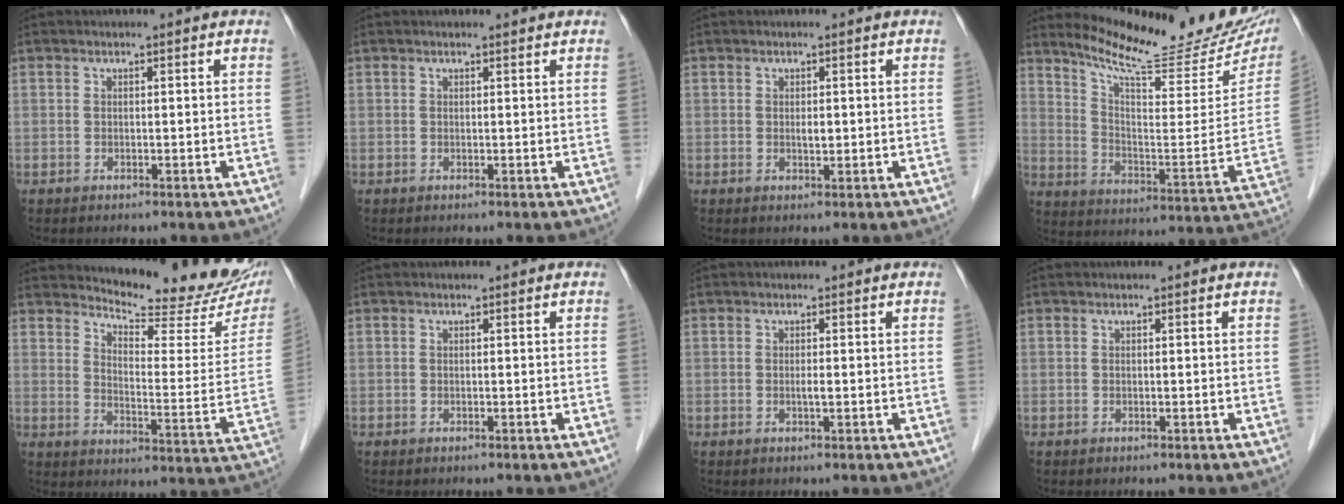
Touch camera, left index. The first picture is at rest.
{"total": 1.1, "force": [1.1, 0.2, 0.1], "torque": [-0.010, 0.001, 0.012]}
{"total": 0.9, "force": [0.0, 0.4, 0.8], "torque": [-0.012, -0.005, 0.000]}
{"total": 21.1, "force": [19.0, 2.2, 9.1], "torque": [-0.140, -0.075, 0.263]}
{"total": 18.9, "force": [17.5, 3.0, 6.5], "torque": [-0.088, -0.081, 0.211]}
{"total": 0.0}
{"total": 0.7, "force": [-0.2, 0.0, 0.7], "torque": [-0.014, -0.004, -0.004]}
{"total": 0.0}